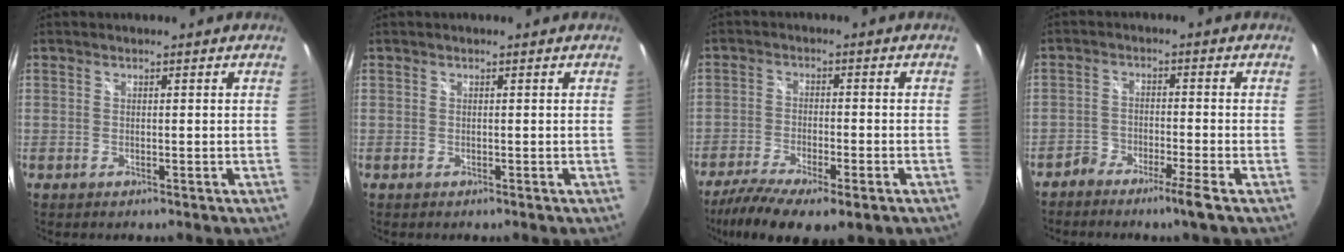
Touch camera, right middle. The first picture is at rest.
{"total": 0.0}
{"total": 12.5, "force": [-8.4, 3.3, 8.7], "torque": [-0.184, -0.047, -0.143]}
{"total": 4.3, "force": [-3.5, -0.3, 2.6], "torque": [-0.076, -0.002, -0.073]}